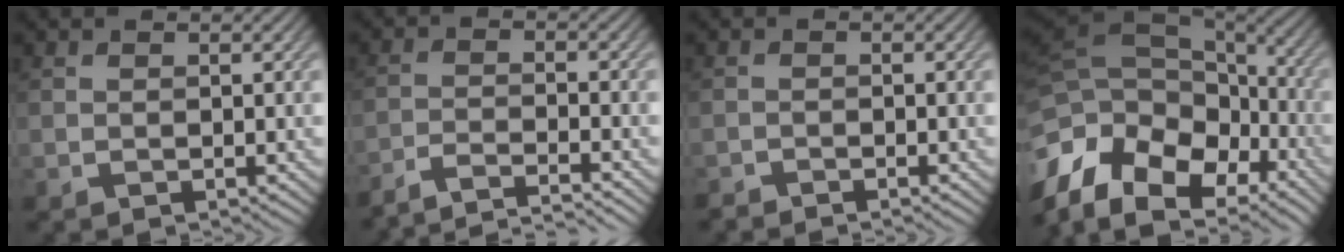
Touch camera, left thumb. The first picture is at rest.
{"total": 6.3, "force": [-5.7, 0.7, 2.5], "torque": [-0.048, 0.005, -0.109]}
{"total": 1.3, "force": [-1.3, 0.1, 0.1], "torque": [-0.002, -0.004, -0.029]}
{"total": 17.5, "force": [-8.9, 10.9, 10.5], "torque": [-0.271, -0.010, -0.126]}